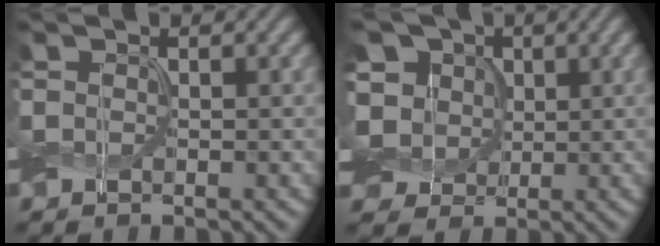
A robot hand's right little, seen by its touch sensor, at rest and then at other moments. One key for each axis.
{"total": 7.8, "fx": 2.1, "fy": 6.3, "fz": 4.1, "tx": -0.105, "ty": 0.029, "tz": 0.012}